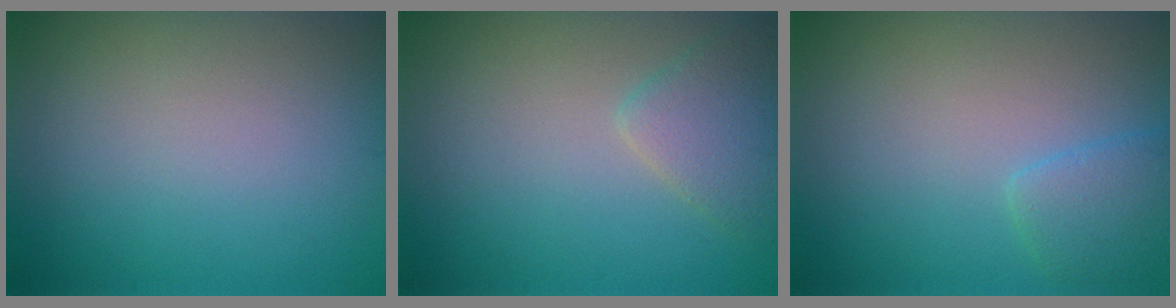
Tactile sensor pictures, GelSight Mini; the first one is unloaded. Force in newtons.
{"total": 2.6, "press": 2.6, "slide": 0.2}
{"total": 2.1, "press": 2.1, "slide": 0.2}